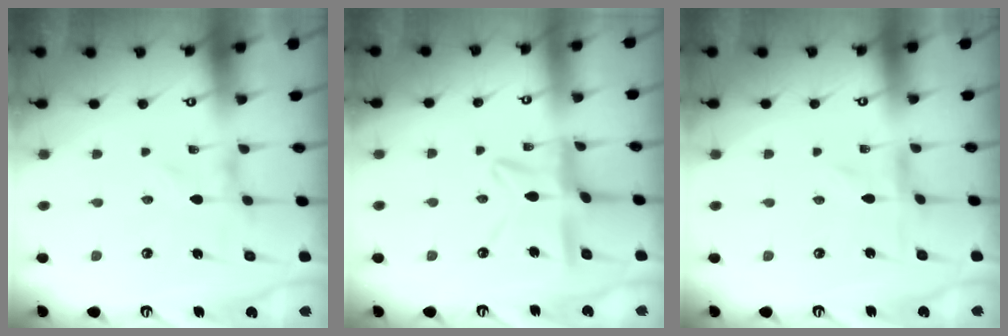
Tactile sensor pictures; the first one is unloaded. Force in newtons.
{"total": 11.0, "press": 10.9, "slide": 1.0}
{"total": 0.0}